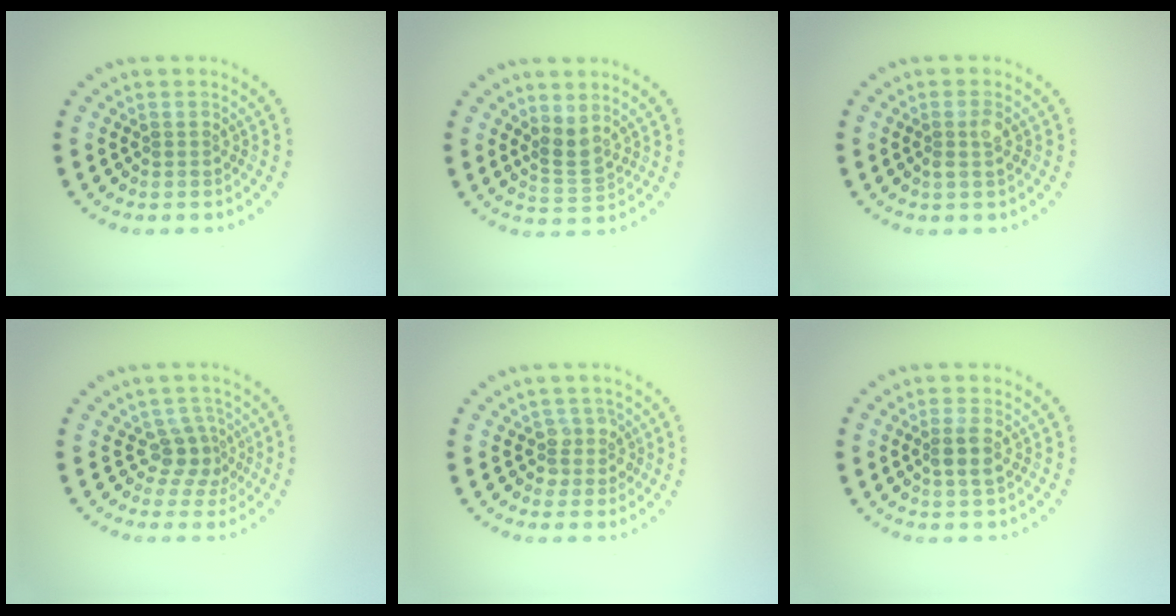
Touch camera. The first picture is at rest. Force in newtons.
{"total": 2.4, "press": 1.7, "slide": 1.6}
{"total": 1.4, "press": 1.3, "slide": 0.6}
{"total": 2.6, "press": 1.8, "slide": 1.8}
{"total": 2.0, "press": 1.6, "slide": 1.2}
{"total": 1.8, "press": 1.6, "slide": 0.9}